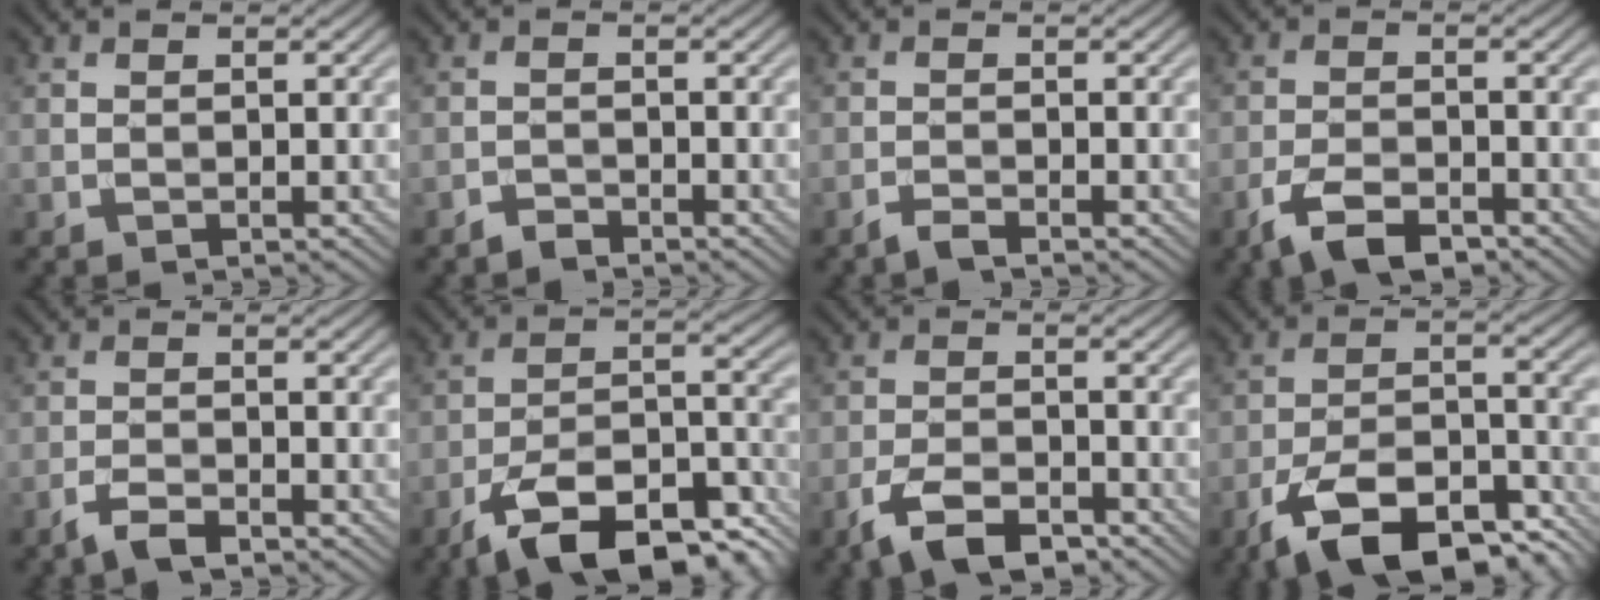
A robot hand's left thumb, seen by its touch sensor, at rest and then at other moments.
{"total": 1.5, "force": [-1.4, 0.4, 0.4], "torque": [-0.006, 0.002, -0.031]}
{"total": 1.5, "force": [-1.3, 0.1, 0.8], "torque": [-0.016, 0.003, -0.031]}
{"total": 5.9, "force": [-4.0, 2.3, 3.7], "torque": [-0.072, 0.000, -0.078]}
{"total": 3.0, "force": [-2.2, 0.8, 1.8], "torque": [-0.040, 0.001, -0.049]}
{"total": 15.5, "force": [-10.9, 5.0, 9.8], "torque": [-0.169, -0.003, -0.192]}
{"total": 6.7, "force": [-4.6, 2.6, 4.2], "torque": [-0.078, 0.001, -0.088]}
{"total": 14.5, "force": [-9.8, 5.7, 9.0], "torque": [-0.164, -0.006, -0.173]}